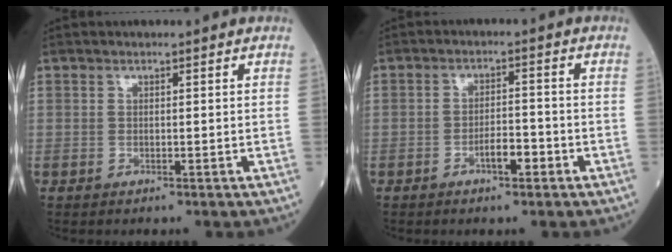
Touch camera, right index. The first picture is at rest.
{"total": 3.6, "force": [-1.9, 1.0, 2.9], "torque": [-0.045, 0.005, -0.033]}